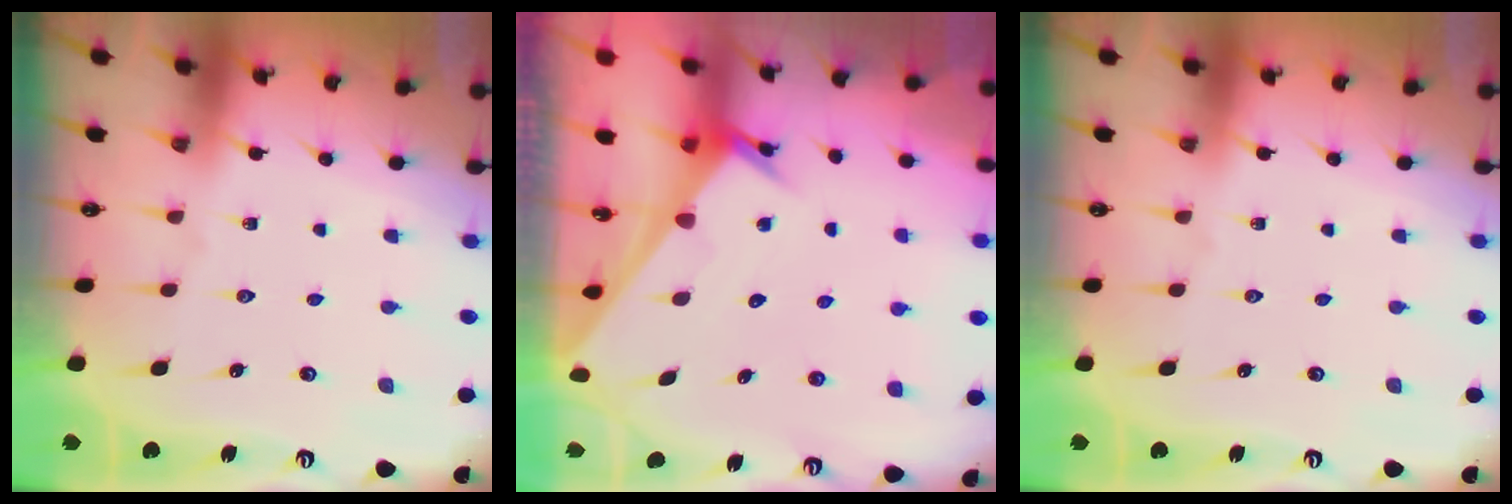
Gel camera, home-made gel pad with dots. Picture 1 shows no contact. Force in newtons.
{"total": 2.5, "press": 2.5, "slide": 0.1}
{"total": 0.0}